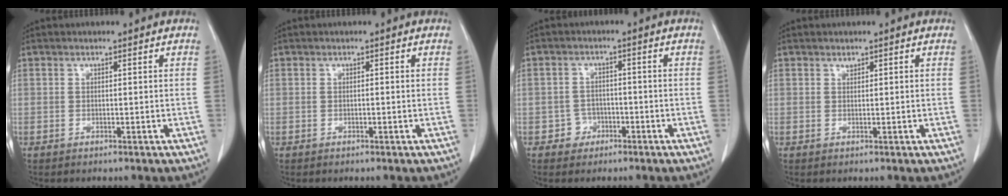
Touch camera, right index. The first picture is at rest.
{"total": 0.0}
{"total": 3.0, "force": [-1.4, 2.7, -0.1], "torque": [0.012, 0.015, -0.025]}
{"total": 0.5, "force": [0.5, 0.2, 0.1], "torque": [-0.002, -0.003, 0.006]}